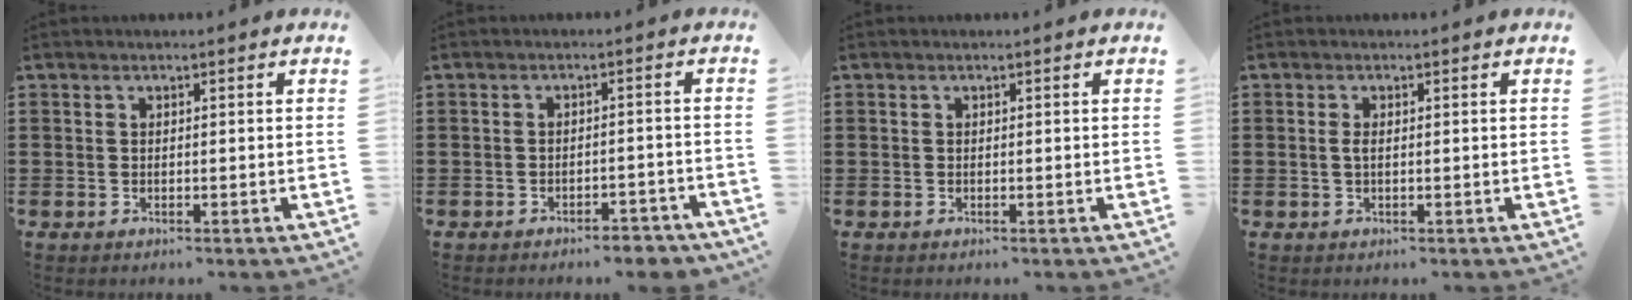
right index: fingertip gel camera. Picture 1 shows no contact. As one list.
[{"total": 3.0, "force": [-2.9, 0.3, 0.8], "torque": [-0.017, 0.002, -0.058]}, {"total": 0.0}, {"total": 1.3, "force": [0.0, 0.4, 1.2], "torque": [-0.024, 0.002, -0.001]}]